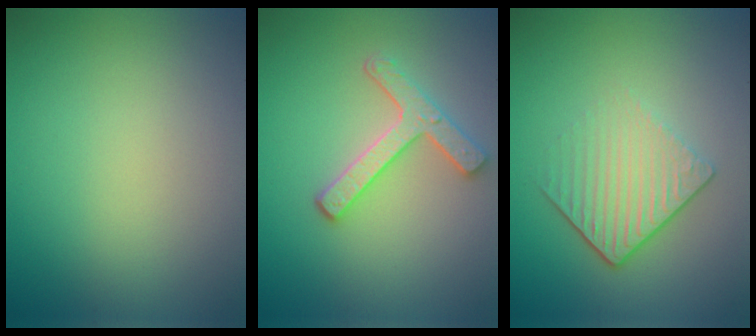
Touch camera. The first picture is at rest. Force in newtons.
{"total": 3.1, "press": 2.8, "slide": 1.2}
{"total": 4.2, "press": 2.7, "slide": 3.3}